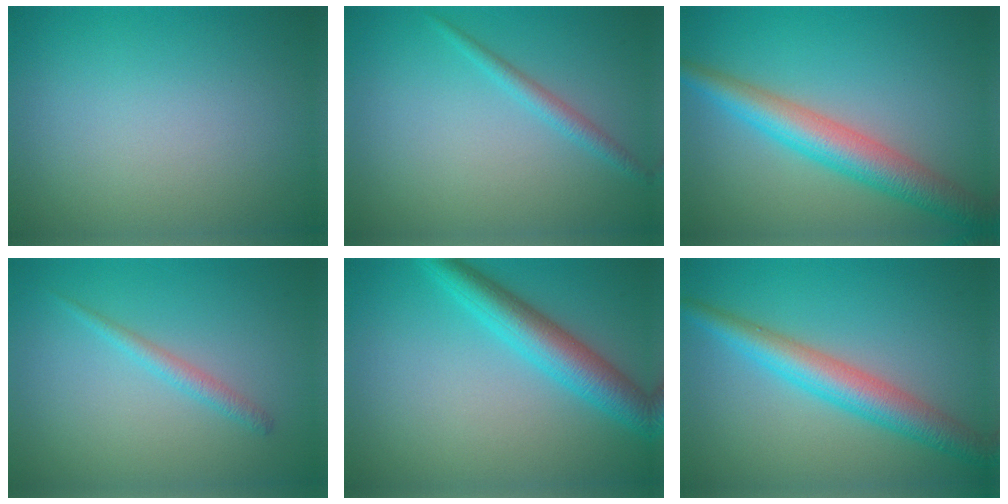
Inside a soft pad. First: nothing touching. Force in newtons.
{"total": 1.5, "press": 1.5, "slide": 0.1}
{"total": 5.5, "press": 5.5, "slide": 0.1}
{"total": 1.4, "press": 1.4, "slide": 0.1}
{"total": 5.1, "press": 5.1, "slide": 0.2}
{"total": 5.0, "press": 5.0, "slide": 0.1}